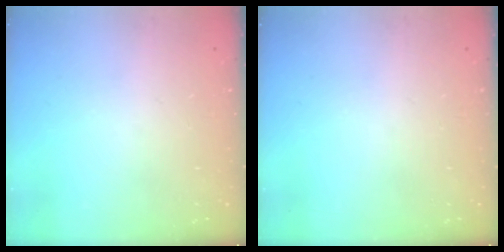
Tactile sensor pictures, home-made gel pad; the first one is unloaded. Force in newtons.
{"total": 0.0}